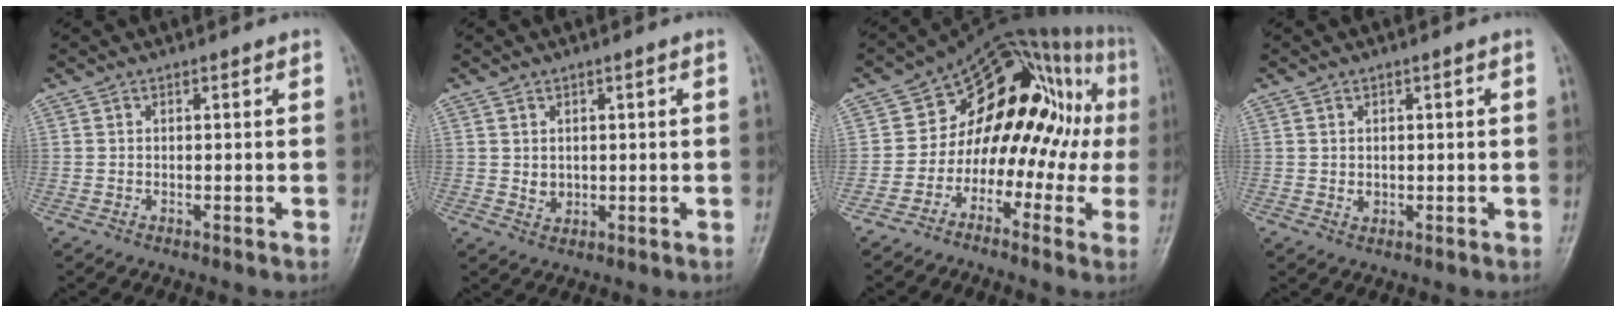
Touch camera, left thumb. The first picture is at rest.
{"total": 2.3, "force": [0.4, 1.9, 1.2], "torque": [-0.011, -0.003, 0.012]}
{"total": 19.0, "force": [-1.1, 12.9, 13.9], "torque": [-0.125, 0.093, -0.026]}
{"total": 1.4, "force": [0.1, 1.2, 0.7], "torque": [-0.008, 0.000, 0.006]}